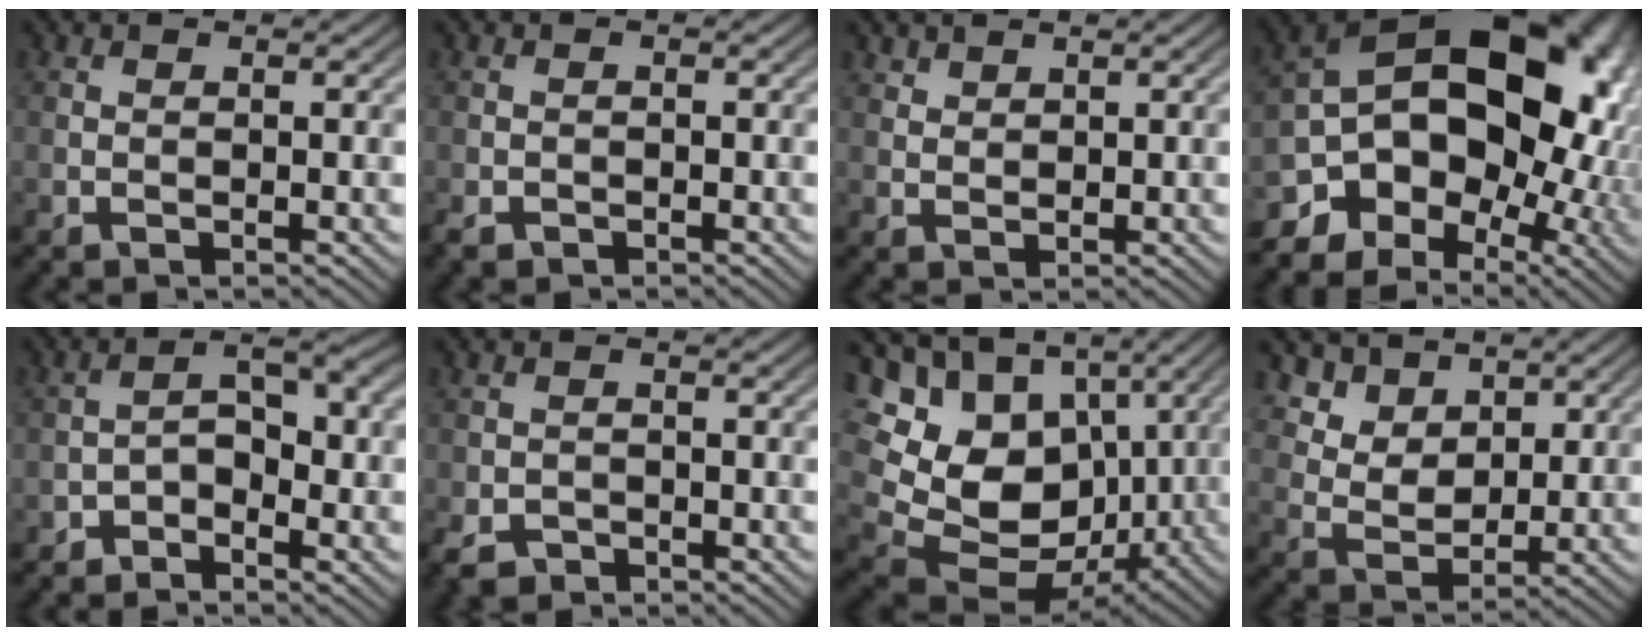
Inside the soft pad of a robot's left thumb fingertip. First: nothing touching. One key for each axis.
{"total": 1.4, "fx": -1.0, "fy": 0.8, "fz": 0.5, "tx": -0.012, "ty": -0.004, "tz": -0.023}
{"total": 1.8, "fx": 1.5, "fy": 0.8, "fz": 0.5, "tx": -0.011, "ty": 0.001, "tz": 0.036}
{"total": 20.6, "fx": -1.8, "fy": 14.7, "fz": 14.3, "tx": -0.204, "ty": -0.017, "tz": -0.033}
{"total": 4.1, "fx": -2.3, "fy": 1.9, "fz": 2.8, "tx": -0.045, "ty": 0.008, "tz": -0.051}
{"total": 2.7, "fx": -2.0, "fy": 1.6, "fz": 1.0, "tx": -0.021, "ty": -0.006, "tz": -0.043}
{"total": 18.1, "fx": 3.2, "fy": 13.7, "fz": 11.3, "tx": -0.238, "ty": -0.001, "tz": 0.080}
{"total": 6.3, "fx": 4.4, "fy": 3.8, "fz": 2.4, "tx": -0.070, "ty": -0.029, "tz": 0.100}